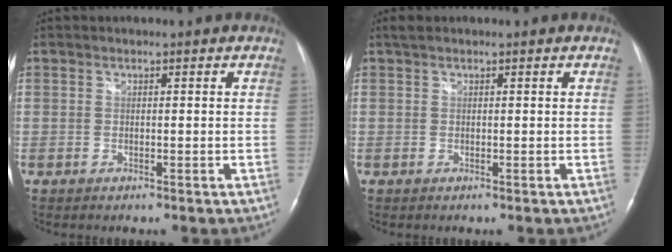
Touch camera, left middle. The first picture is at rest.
{"total": 1.1, "force": [0.8, 0.5, 0.5], "torque": [-0.008, 0.017, 0.015]}